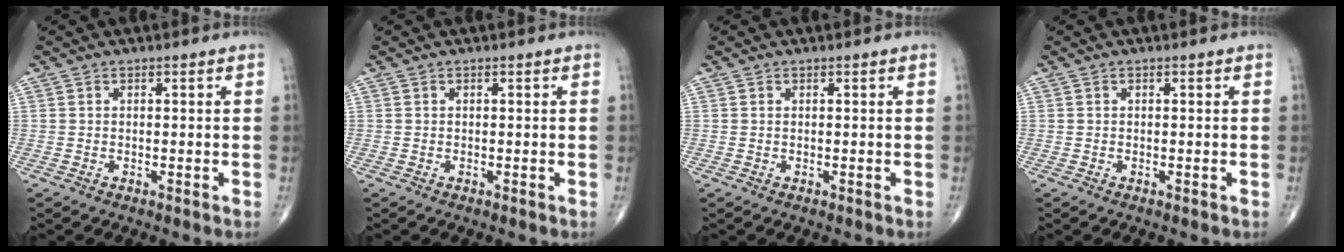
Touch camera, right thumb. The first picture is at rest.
{"total": 0.0}
{"total": 0.0}
{"total": 0.0}